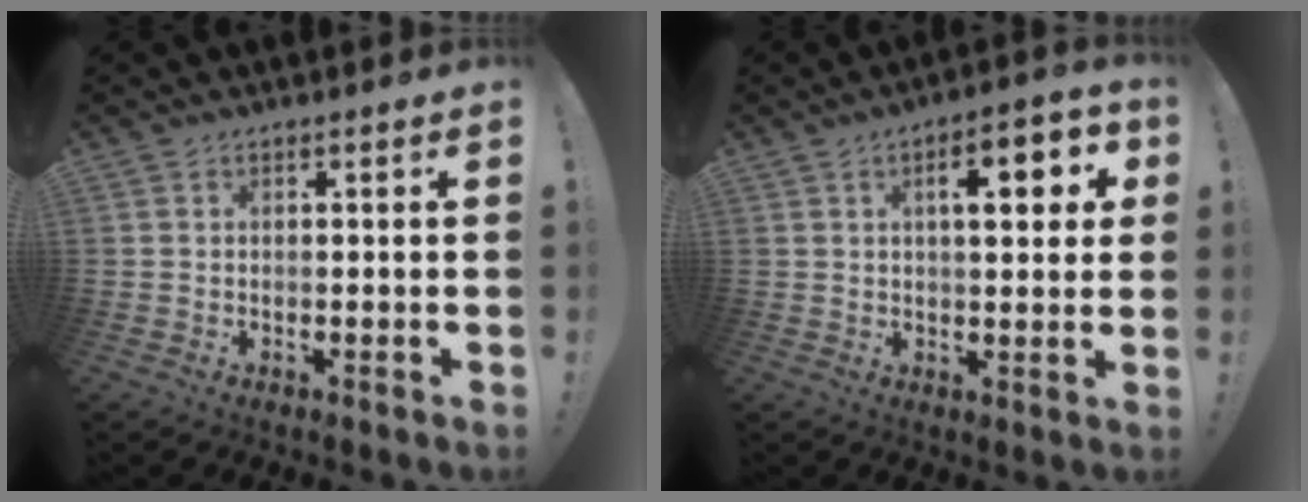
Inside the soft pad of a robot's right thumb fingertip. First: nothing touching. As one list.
[{"total": 9.3, "force": [2.9, 3.1, 8.3], "torque": [-0.105, -0.006, 0.038]}]